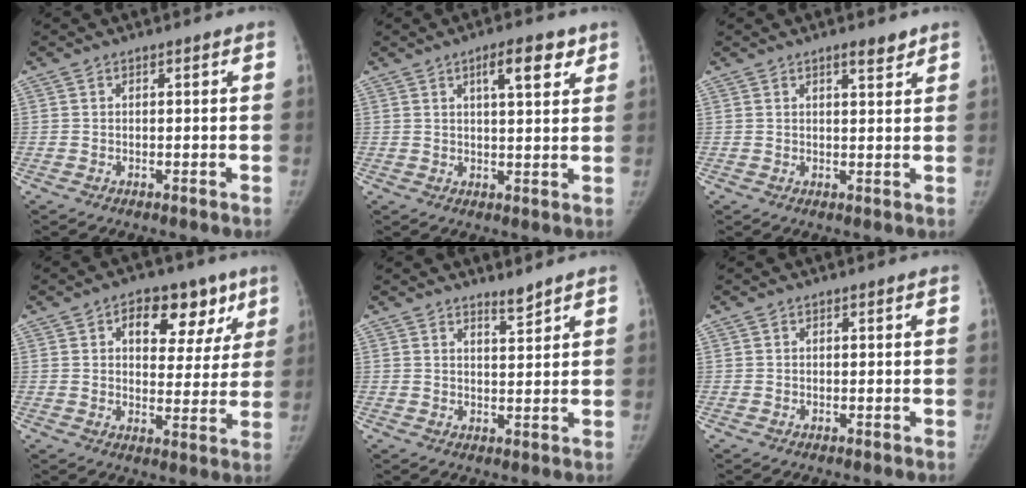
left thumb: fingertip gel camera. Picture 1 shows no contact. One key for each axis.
{"total": 7.1, "fx": 3.8, "fy": 2.3, "fz": 5.6, "tx": -0.067, "ty": -0.015, "tz": 0.053}
{"total": 3.0, "fx": 2.2, "fy": 0.9, "fz": 1.9, "tx": -0.015, "ty": -0.015, "tz": 0.031}
{"total": 13.1, "fx": 6.3, "fy": 7.8, "fz": 8.4, "tx": -0.061, "ty": -0.009, "tz": 0.087}
{"total": 2.2, "fx": 2.2, "fy": 0.2, "fz": 0.6, "tx": 0.001, "ty": -0.024, "tz": 0.037}
{"total": 0.0}